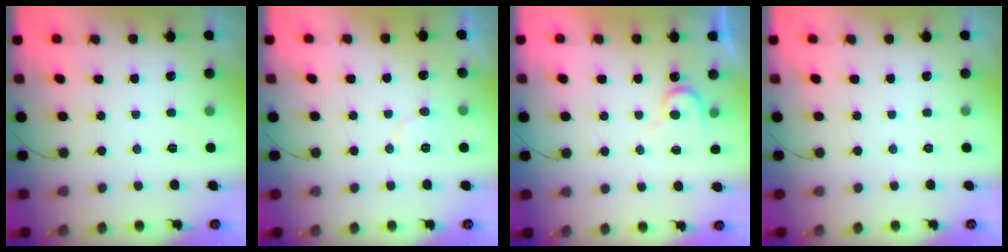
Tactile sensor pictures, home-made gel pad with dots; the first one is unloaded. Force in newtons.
{"total": 5.5, "press": 5.5, "slide": 0.7}
{"total": 5.8, "press": 5.8, "slide": 0.6}
{"total": 0.0}